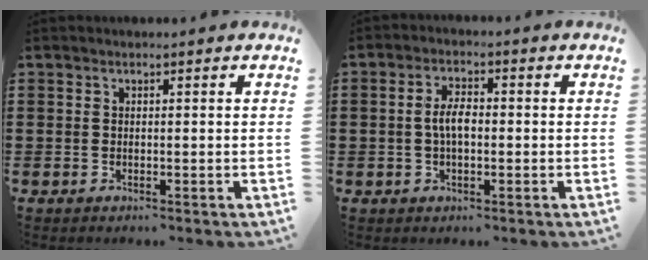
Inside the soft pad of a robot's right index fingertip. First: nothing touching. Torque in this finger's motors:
{"motor_torque": [1.06, 0.23, 0.46, 0.15]}